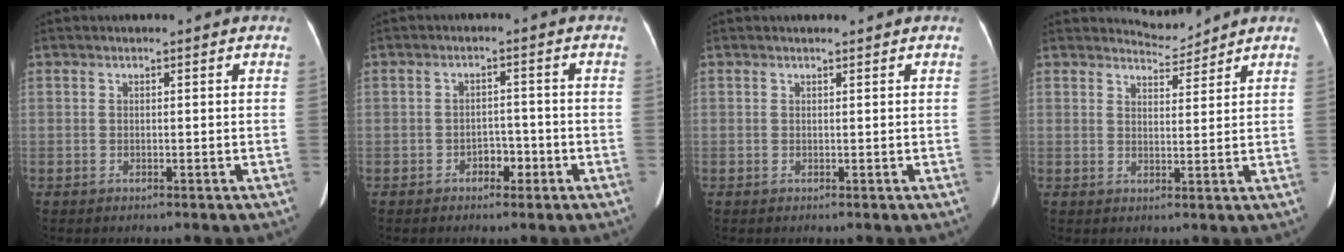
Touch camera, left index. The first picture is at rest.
{"total": 2.5, "force": [-1.4, 1.5, 1.4], "torque": [-0.016, 0.006, -0.021]}
{"total": 0.8, "force": [0.7, 0.3, 0.2], "torque": [-0.007, 0.011, 0.012]}
{"total": 3.3, "force": [3.2, 0.0, -0.6], "torque": [0.001, -0.006, 0.057]}